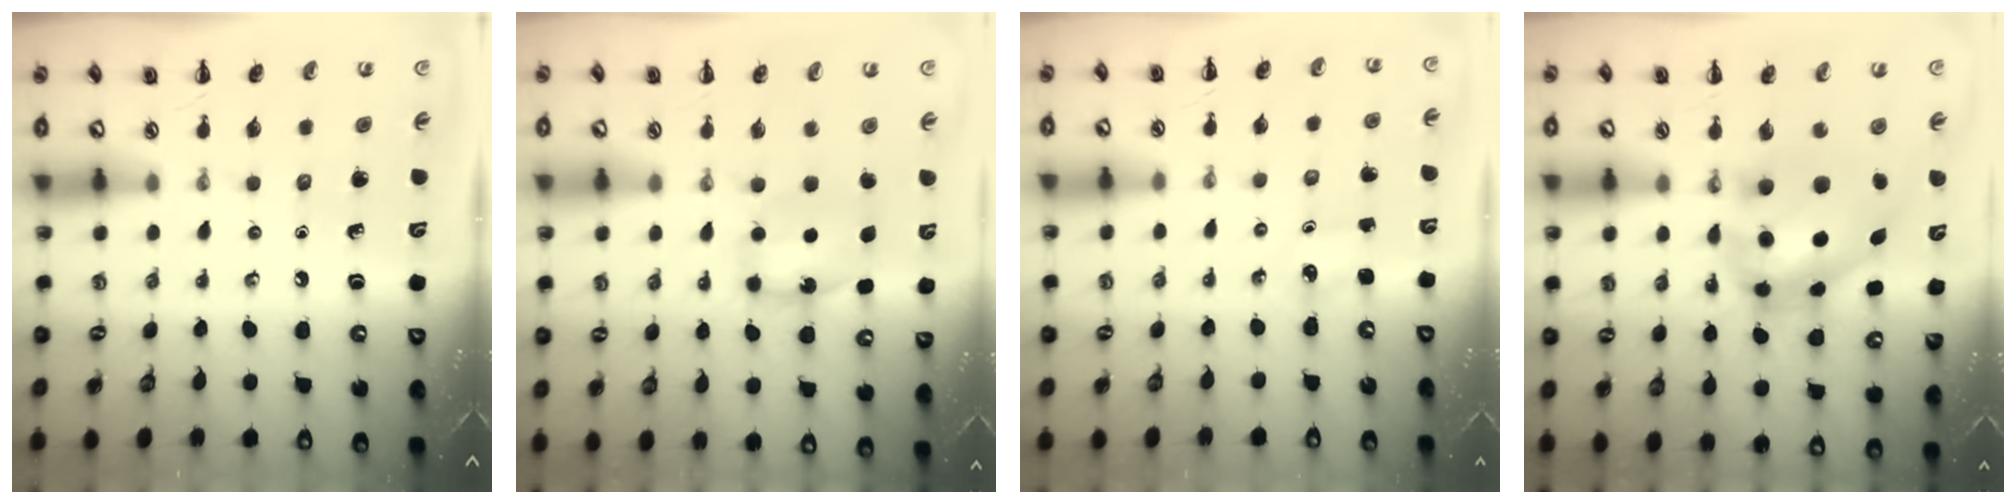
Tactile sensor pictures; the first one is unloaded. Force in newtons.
{"total": 6.3, "press": 6.2, "slide": 0.8}
{"total": 1.5, "press": 1.5, "slide": 0.3}
{"total": 8.0, "press": 7.8, "slide": 2.0}